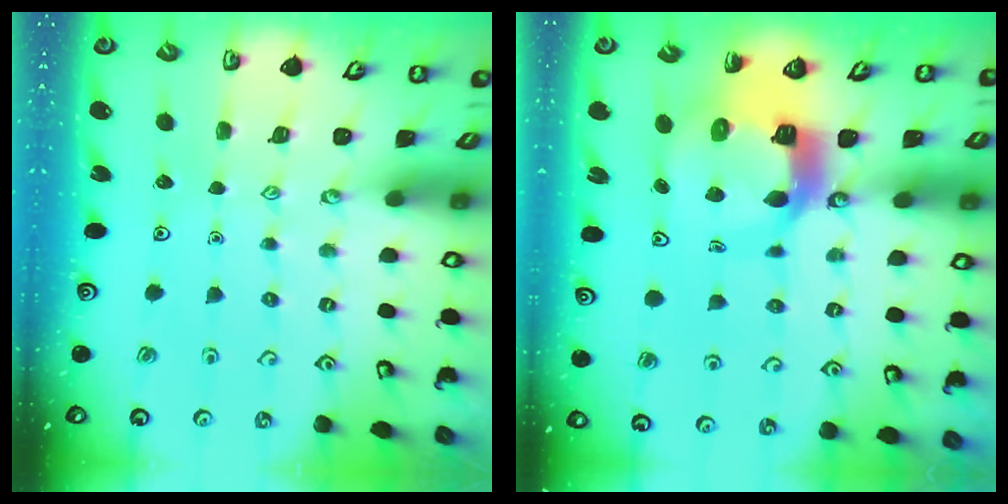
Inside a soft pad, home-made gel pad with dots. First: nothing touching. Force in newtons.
{"total": 11.2, "press": 11.1, "slide": 1.7}